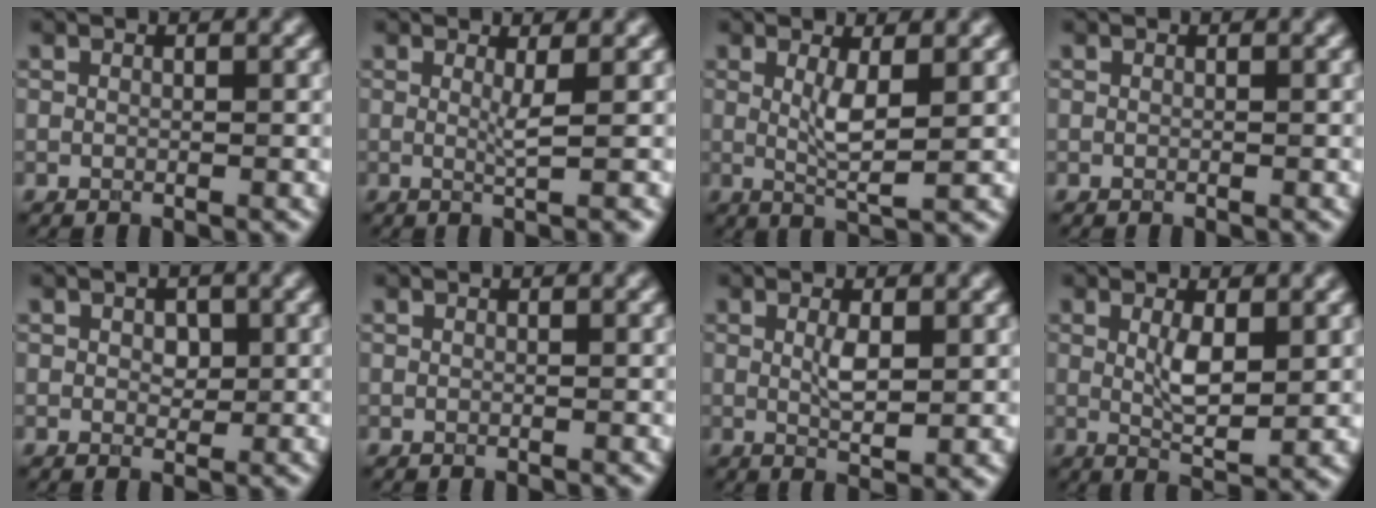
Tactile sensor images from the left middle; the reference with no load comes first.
{"total": 2.0, "force": [0.3, 0.3, 2.0], "torque": [-0.034, -0.009, -0.001]}
{"total": 3.3, "force": [0.6, 0.6, 3.2], "torque": [-0.061, -0.012, 0.014]}
{"total": 0.0}
{"total": 1.5, "force": [0.3, 1.0, 1.0], "torque": [-0.016, -0.003, 0.005]}
{"total": 0.0}
{"total": 2.6, "force": [0.4, 0.7, 2.5], "torque": [-0.050, -0.006, 0.010]}
{"total": 3.6, "force": [0.6, 1.1, 3.4], "torque": [-0.064, -0.008, 0.016]}